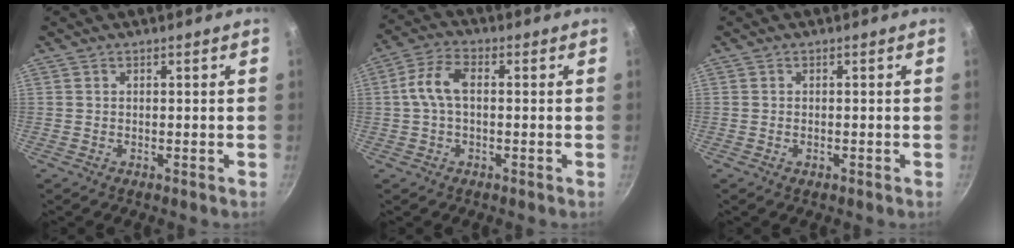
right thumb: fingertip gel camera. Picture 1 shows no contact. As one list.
[{"total": 6.9, "force": [0.4, 3.8, 5.8], "torque": [-0.121, 0.023, 0.001]}, {"total": 0.8, "force": [-0.3, 0.4, 0.6], "torque": [-0.012, 0.005, -0.003]}]